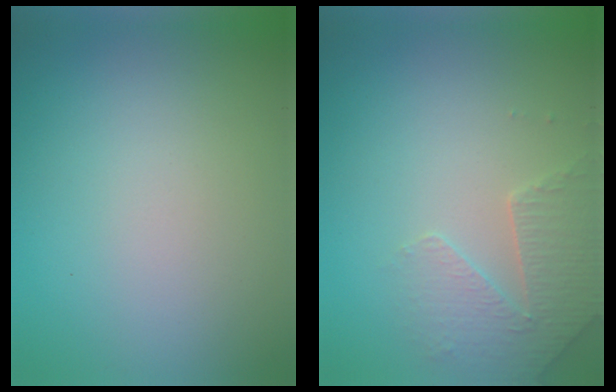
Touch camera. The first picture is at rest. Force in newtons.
{"total": 3.2, "press": 3.1, "slide": 0.8}